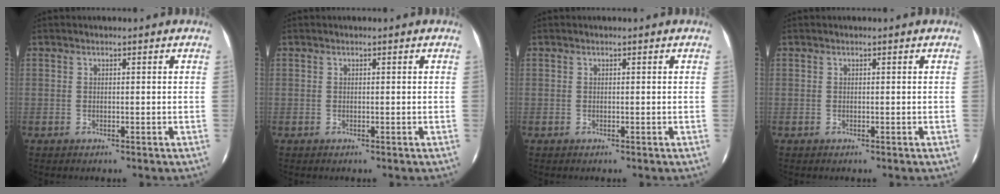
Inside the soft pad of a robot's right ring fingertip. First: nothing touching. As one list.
[{"total": 0.0}, {"total": 0.0}, {"total": 0.0}]